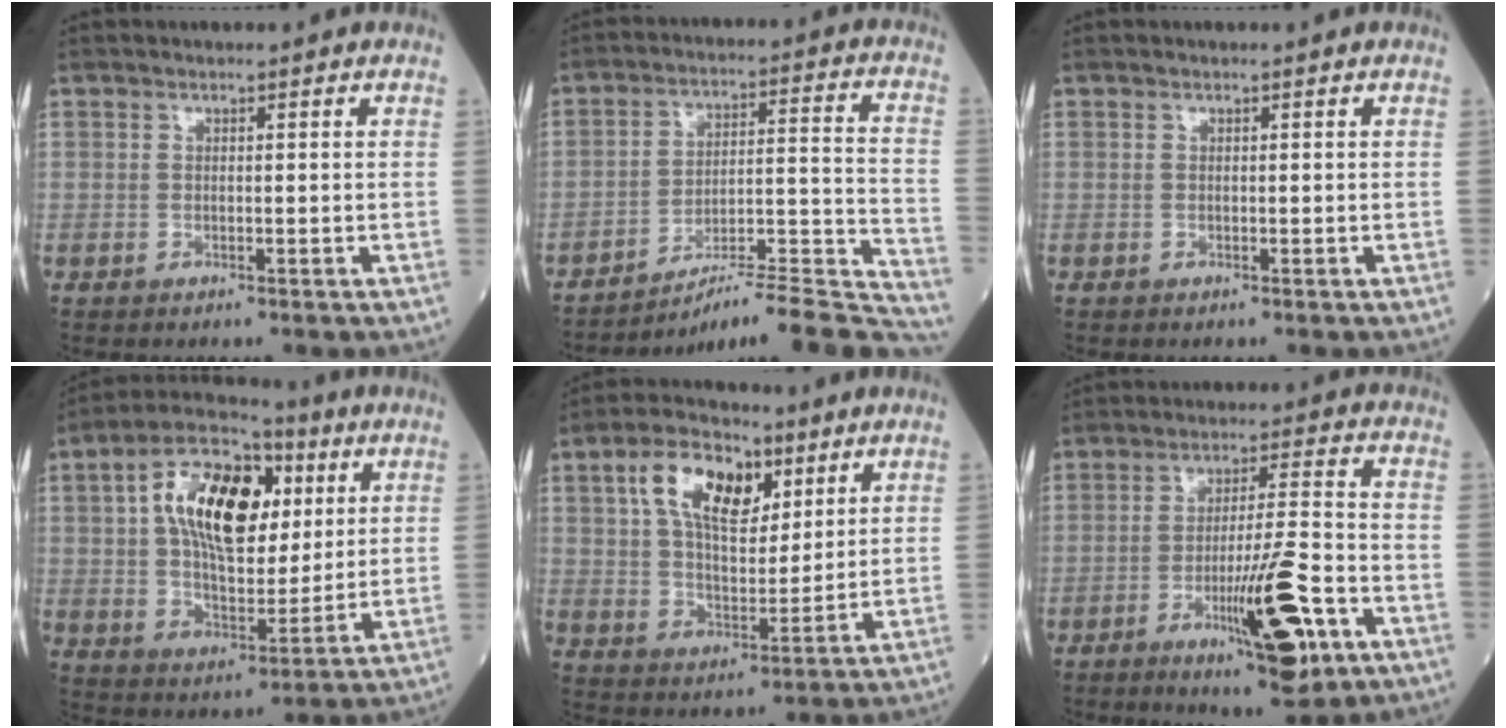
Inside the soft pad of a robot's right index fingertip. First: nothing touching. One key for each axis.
{"total": 21.3, "fx": -20.2, "fy": -0.3, "fz": 6.6, "tx": -0.050, "ty": 0.020, "tz": -0.289}
{"total": 0.0}
{"total": 18.0, "fx": 5.3, "fy": 8.7, "fz": 14.8, "tx": -0.273, "ty": 0.028, "tz": 0.087}
{"total": 12.5, "fx": 5.5, "fy": 6.2, "fz": 9.3, "tx": -0.179, "ty": 0.023, "tz": 0.101}
{"total": 12.6, "fx": -5.5, "fy": 1.3, "fz": 11.2, "tx": -0.180, "ty": -0.012, "tz": -0.084}